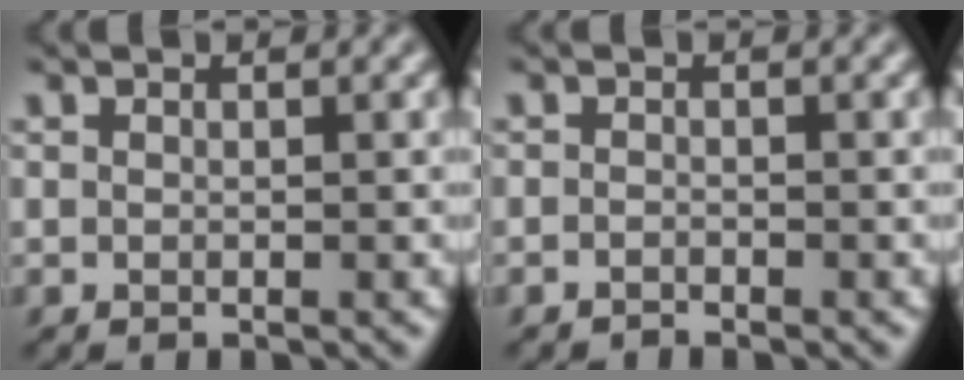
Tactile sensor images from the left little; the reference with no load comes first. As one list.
[{"total": 0.7, "force": [-0.7, 0.1, 0.0], "torque": [0.001, 0.000, -0.016]}]